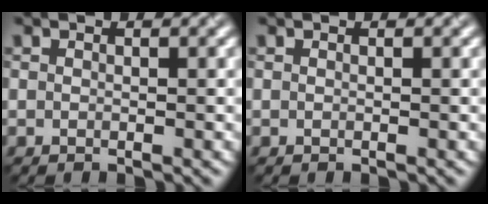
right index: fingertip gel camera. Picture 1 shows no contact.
{"total": 0.0}